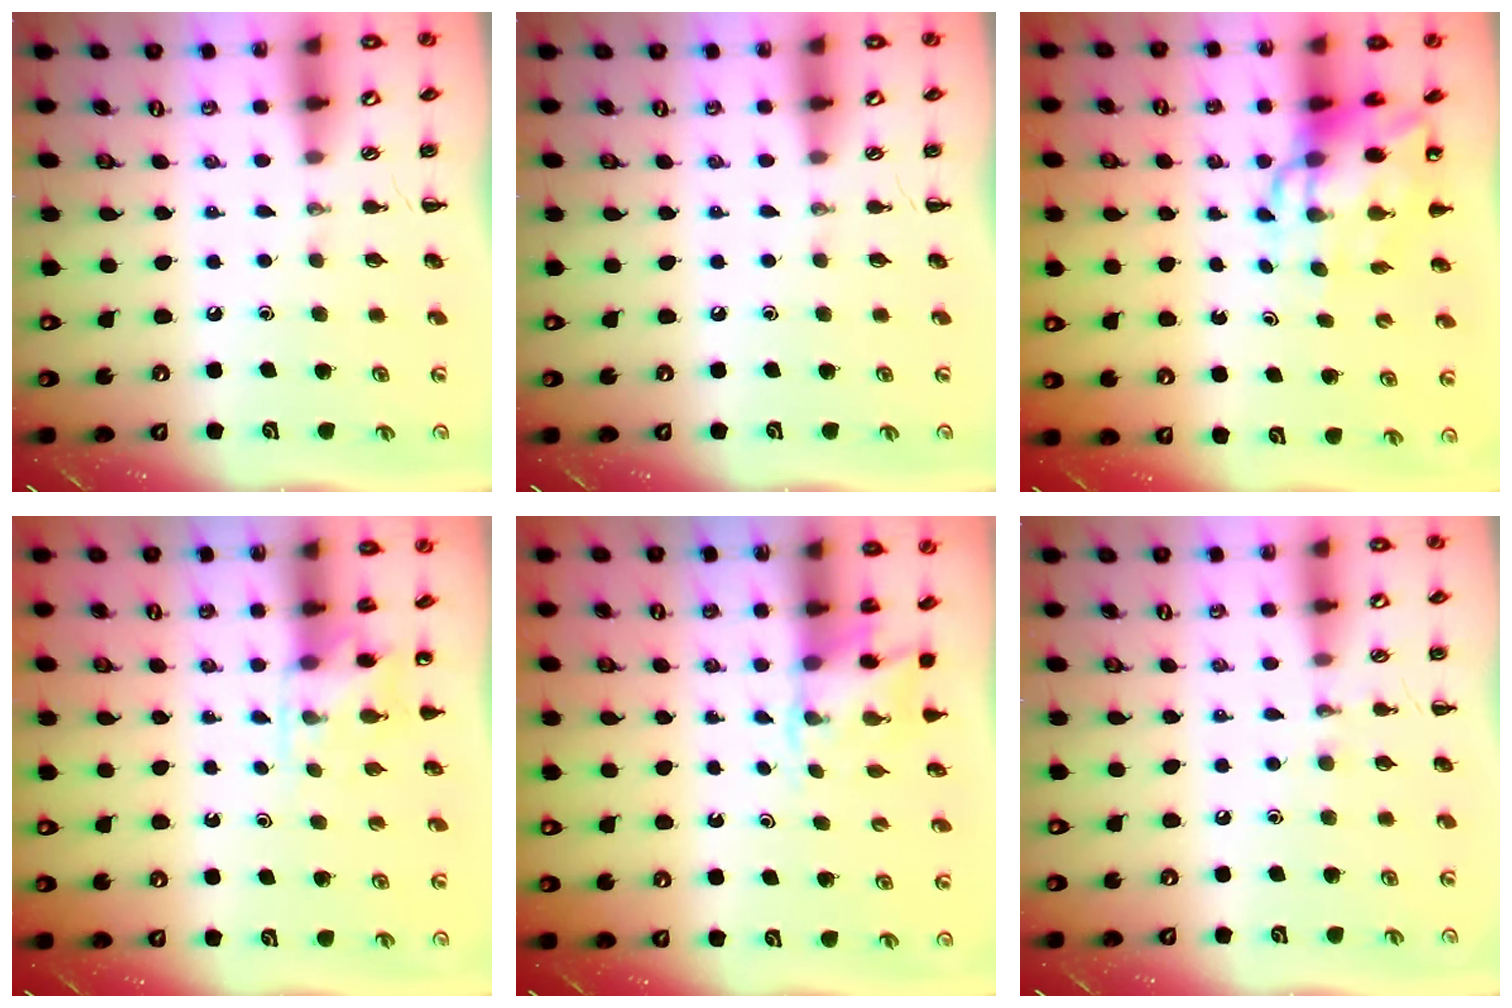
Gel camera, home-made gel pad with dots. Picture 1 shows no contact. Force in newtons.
{"total": 0.0}
{"total": 10.1, "press": 9.7, "slide": 2.8}
{"total": 4.0, "press": 3.8, "slide": 1.0}
{"total": 2.8, "press": 2.6, "slide": 1.0}
{"total": 5.0, "press": 4.8, "slide": 1.4}